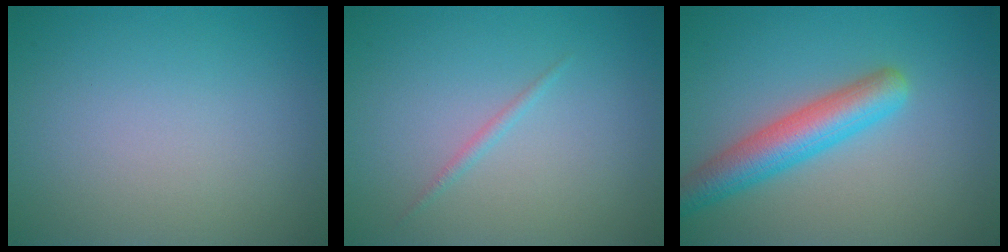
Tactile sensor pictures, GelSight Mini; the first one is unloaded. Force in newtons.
{"total": 0.7, "press": 0.7, "slide": 0.1}
{"total": 4.9, "press": 4.9, "slide": 0.2}